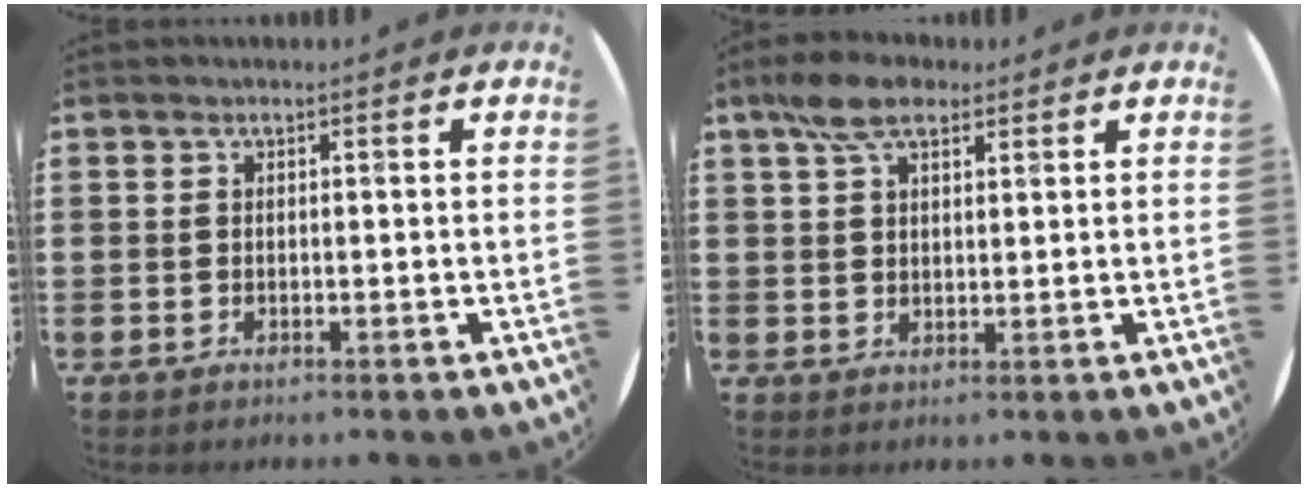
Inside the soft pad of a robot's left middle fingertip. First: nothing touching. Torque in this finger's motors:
{"motor_torque": [0.25, -0.27, -0.41, -0.09]}